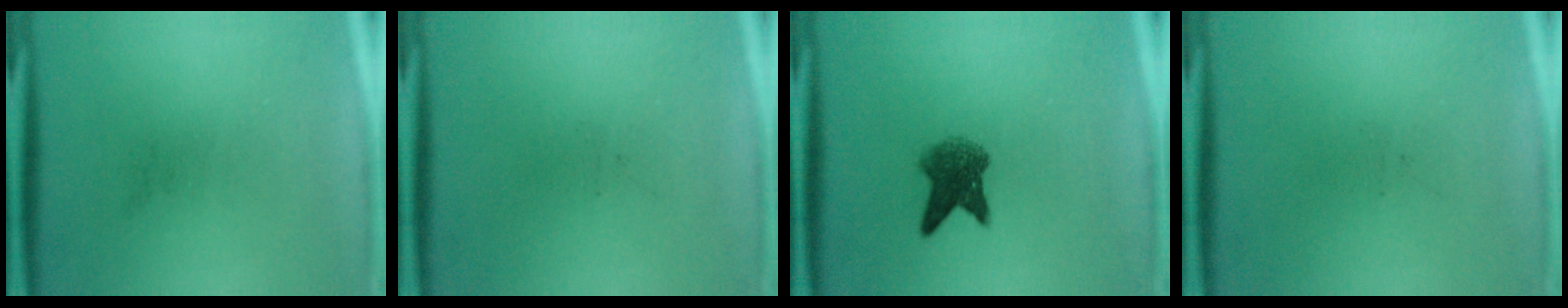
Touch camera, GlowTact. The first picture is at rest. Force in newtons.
{"total": 0.0}
{"total": 5.2}
{"total": 0.0}